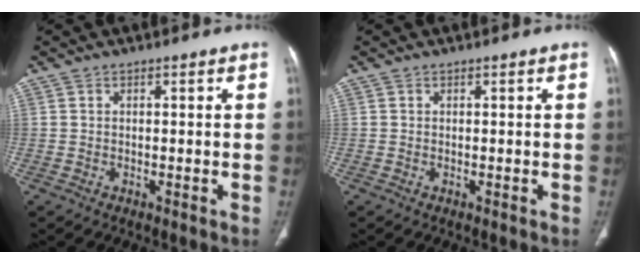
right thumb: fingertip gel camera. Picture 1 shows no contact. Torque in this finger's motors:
{"motor_torque": [0.54, 0.35, 0.08, 0.49, -0.01]}